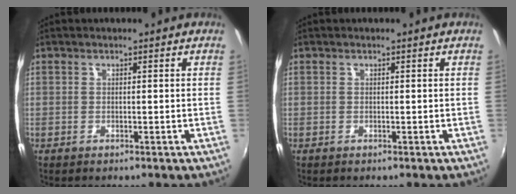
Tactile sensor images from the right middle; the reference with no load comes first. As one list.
[{"total": 0.0}]